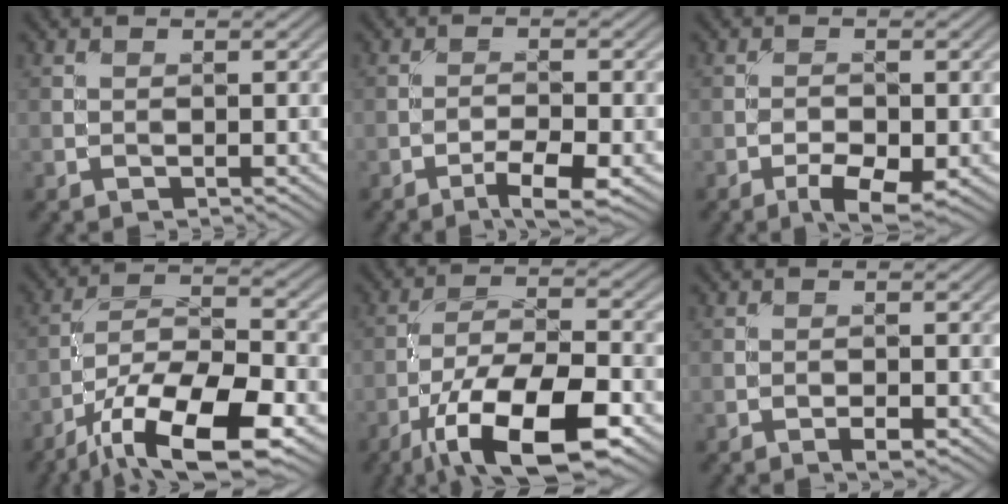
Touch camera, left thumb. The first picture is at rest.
{"total": 4.3, "force": [-2.6, 0.7, 3.3], "torque": [-0.060, 0.001, -0.044]}
{"total": 4.5, "force": [-2.4, 1.5, 3.5], "torque": [-0.056, 0.000, -0.039]}
{"total": 15.2, "force": [-9.1, 5.1, 11.1], "torque": [-0.209, -0.014, -0.160]}
{"total": 14.3, "force": [-7.7, 4.9, 11.0], "torque": [-0.203, -0.007, -0.146]}
{"total": 1.4, "force": [-0.9, 0.4, 1.1], "torque": [-0.018, 0.002, -0.016]}